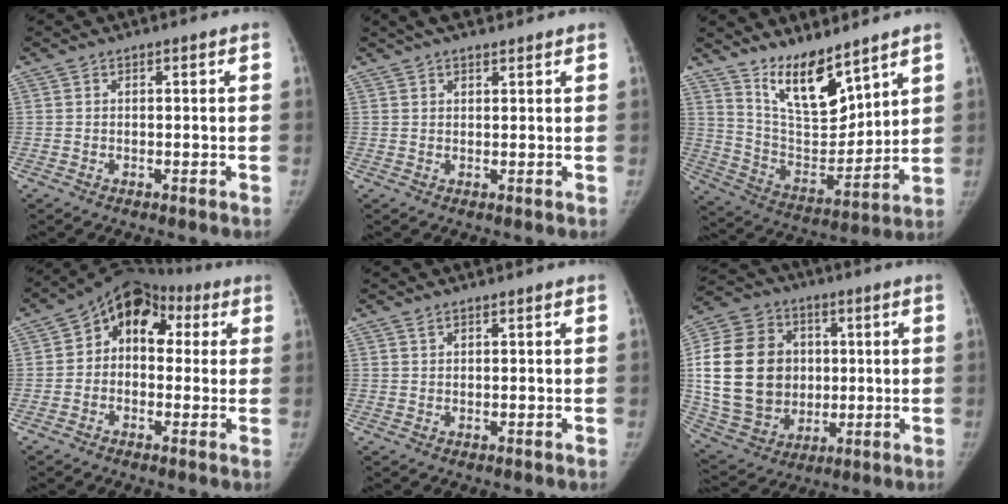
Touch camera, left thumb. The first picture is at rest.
{"total": 5.5, "force": [4.2, 2.1, 2.8], "torque": [-0.035, 0.010, 0.070]}
{"total": 14.2, "force": [10.4, 5.0, 8.3], "torque": [-0.105, -0.080, 0.202]}
{"total": 11.2, "force": [2.1, 8.2, 7.4], "torque": [-0.069, 0.035, 0.016]}
{"total": 0.8, "force": [0.6, 0.3, 0.4], "torque": [-0.009, 0.003, 0.012]}
{"total": 22.6, "force": [2.2, 18.2, 13.1], "torque": [-0.245, 0.011, 0.054]}